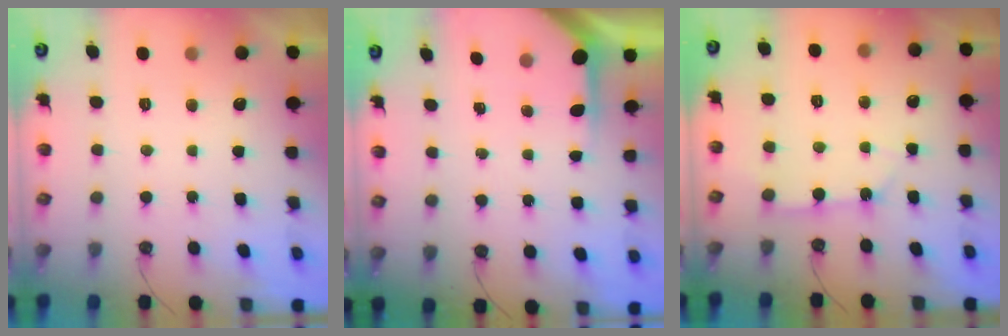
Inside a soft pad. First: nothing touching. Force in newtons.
{"total": 4.8, "press": 4.8, "slide": 0.2}
{"total": 2.6, "press": 2.6, "slide": 0.4}